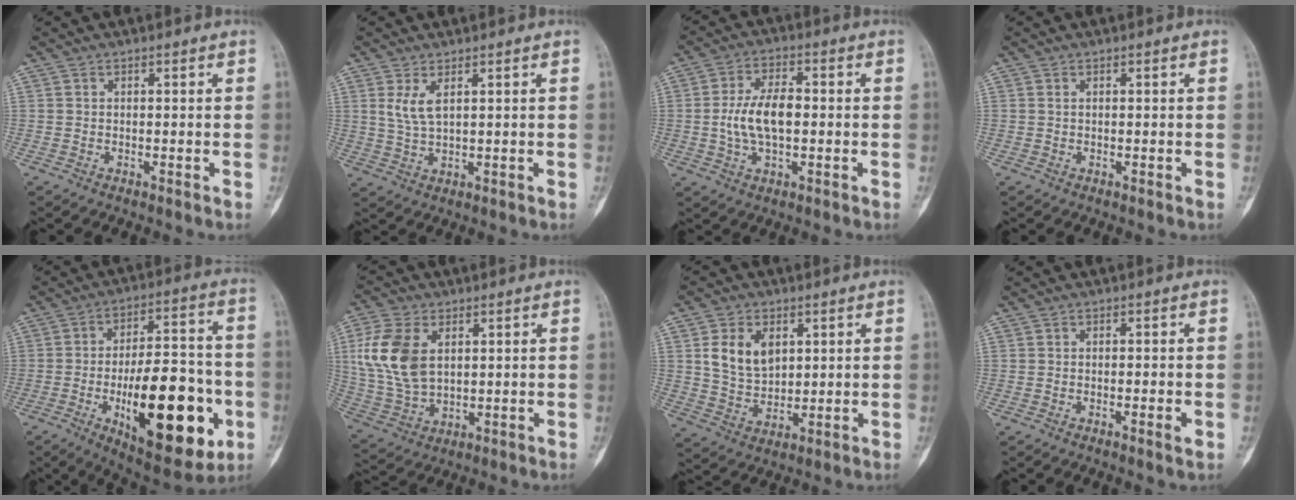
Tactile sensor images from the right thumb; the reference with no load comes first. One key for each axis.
{"total": 4.2, "fx": 1.7, "fy": 1.4, "fz": 3.5, "tx": -0.077, "ty": -0.010, "tz": 0.045}
{"total": 9.1, "fx": -0.4, "fy": 4.6, "fz": 7.9, "tx": -0.150, "ty": 0.012, "tz": -0.009}
{"total": 0.0}
{"total": 25.6, "fx": -7.4, "fy": 10.7, "fz": 22.1, "tx": -0.303, "ty": 0.015, "tz": -0.095}
{"total": 13.6, "fx": 3.3, "fy": 8.5, "fz": 10.0, "tx": -0.209, "ty": -0.006, "tz": 0.073}
{"total": 9.2, "fx": 3.0, "fy": 6.3, "fz": 6.0, "tx": -0.088, "ty": -0.016, "tz": 0.065}
{"total": 1.9, "fx": -0.6, "fy": 0.4, "fz": 1.7, "tx": -0.030, "ty": -0.002, "tz": -0.008}